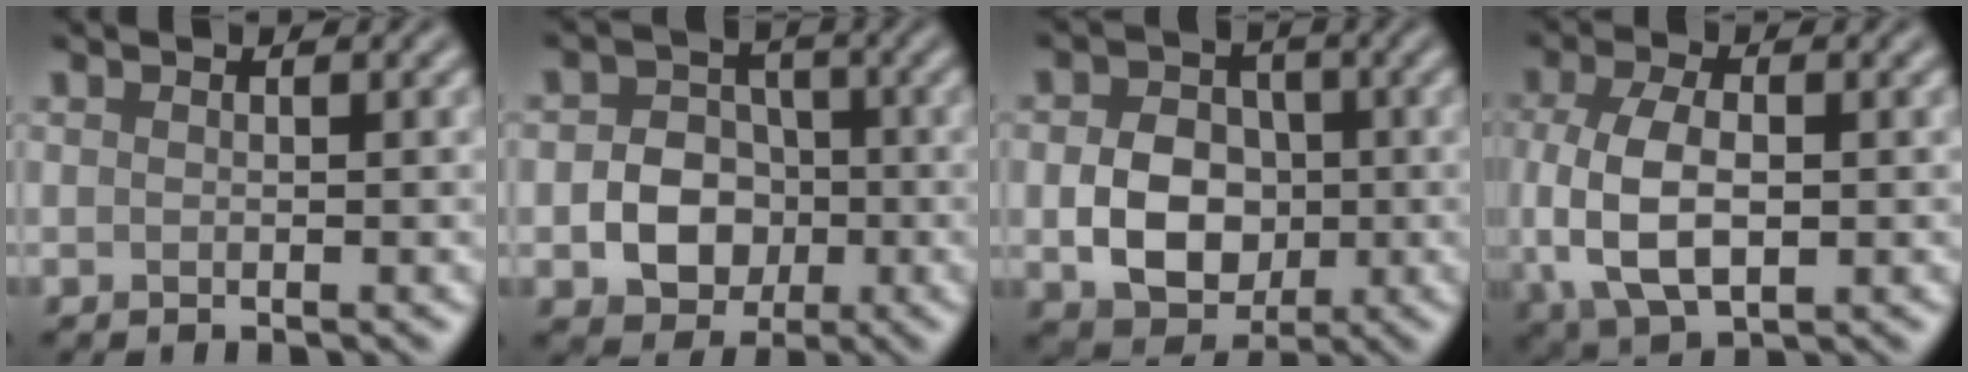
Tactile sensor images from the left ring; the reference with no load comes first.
{"total": 5.4, "force": [-1.3, 4.4, 2.8], "torque": [-0.036, -0.003, -0.027]}
{"total": 6.3, "force": [-0.8, 5.0, 3.8], "torque": [-0.068, -0.003, -0.014]}
{"total": 7.0, "force": [-0.5, 3.9, 5.7], "torque": [-0.129, -0.010, -0.006]}